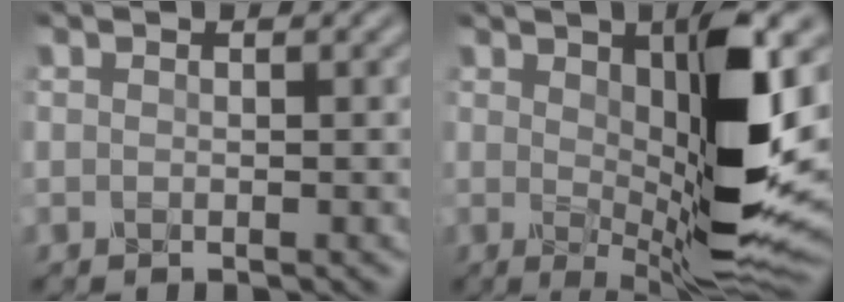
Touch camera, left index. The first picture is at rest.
{"total": 10.7, "force": [1.4, 2.9, 10.2], "torque": [-0.156, -0.019, 0.031]}